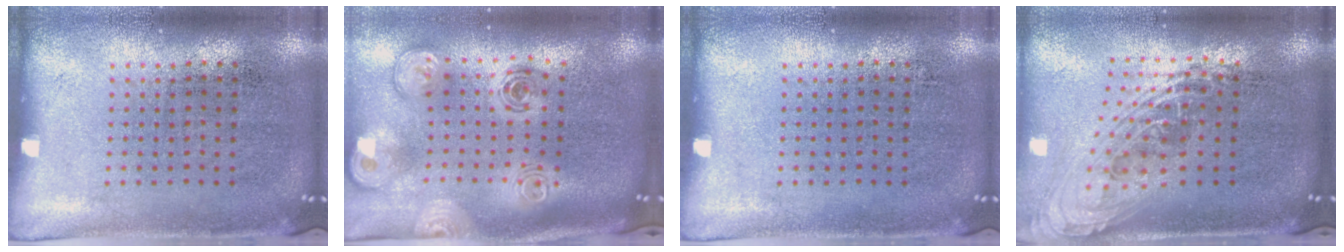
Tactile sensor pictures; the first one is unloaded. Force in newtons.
{"total": 3.0, "press": 2.1, "slide": 2.2}
{"total": 0.0}
{"total": 2.2, "press": 1.6, "slide": 1.5}